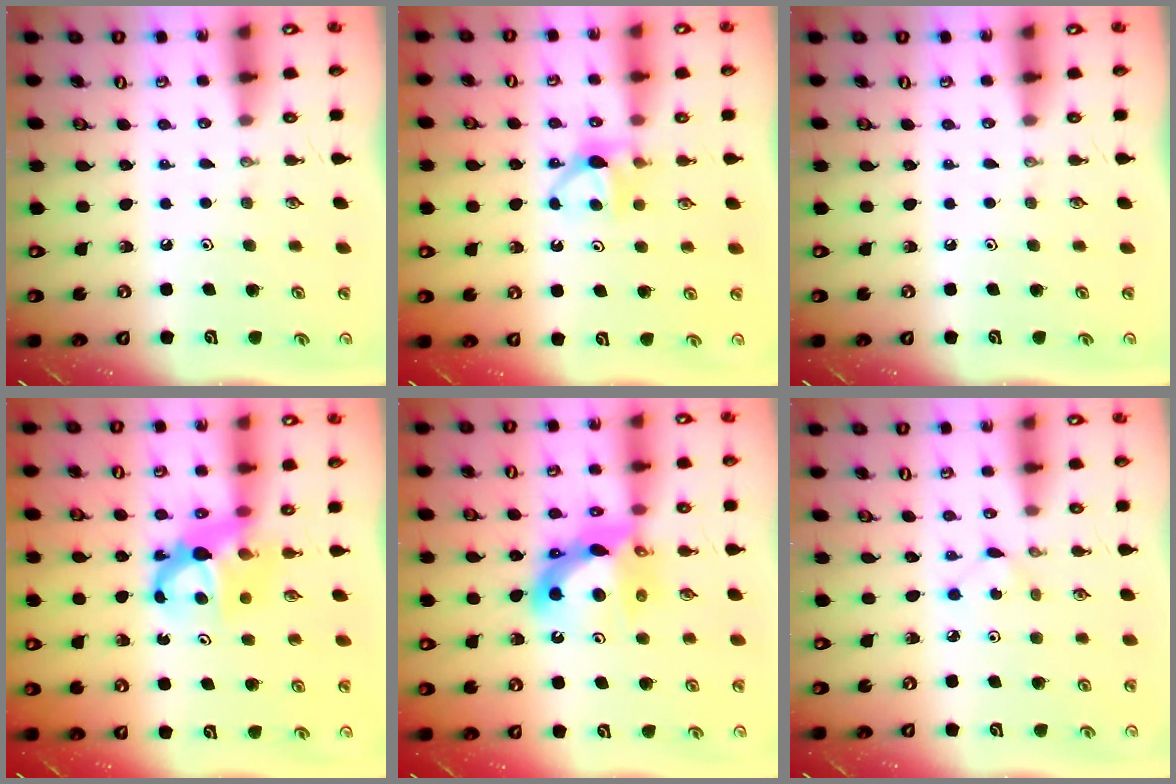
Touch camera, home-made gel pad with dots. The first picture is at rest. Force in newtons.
{"total": 6.0, "press": 5.9, "slide": 0.9}
{"total": 0.0}
{"total": 7.3, "press": 7.3, "slide": 0.6}
{"total": 11.4, "press": 11.0, "slide": 3.0}
{"total": 2.6, "press": 2.6, "slide": 0.2}